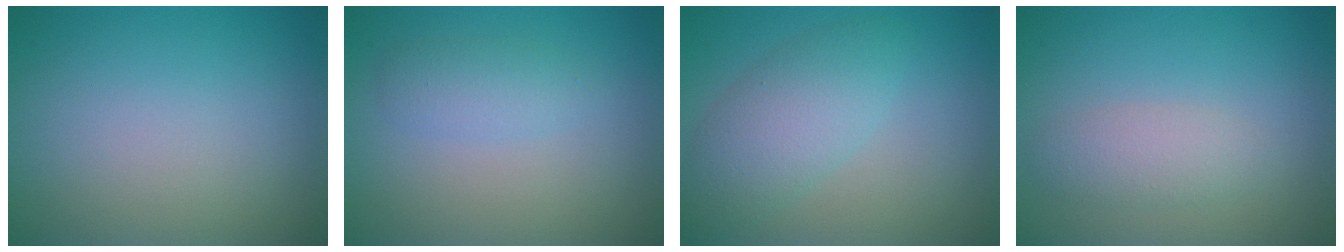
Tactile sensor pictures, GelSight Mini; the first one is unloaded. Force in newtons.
{"total": 1.9, "press": 1.9, "slide": 0.1}
{"total": 4.2, "press": 4.2, "slide": 0.0}
{"total": 2.1, "press": 2.1, "slide": 0.1}